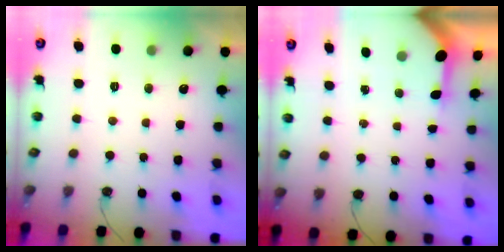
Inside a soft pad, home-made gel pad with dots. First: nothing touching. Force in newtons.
{"total": 3.5, "press": 3.5, "slide": 0.4}